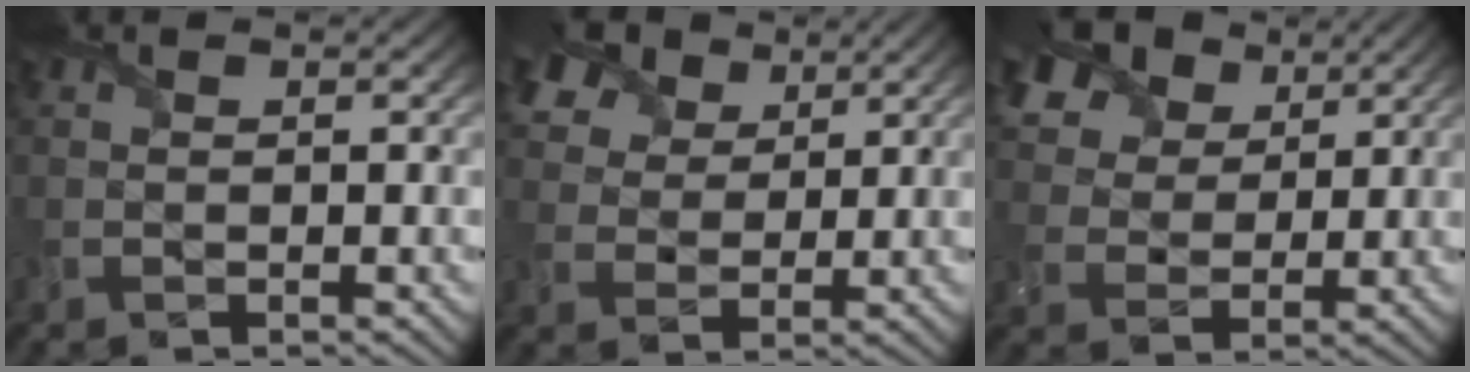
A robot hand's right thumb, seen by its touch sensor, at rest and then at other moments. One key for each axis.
{"total": 8.9, "fx": 5.7, "fy": 5.4, "fz": 4.1, "tx": -0.125, "ty": 0.018, "tz": 0.102}
{"total": 12.8, "fx": 7.8, "fy": 8.0, "fz": 6.2, "tx": -0.175, "ty": 0.016, "tz": 0.148}